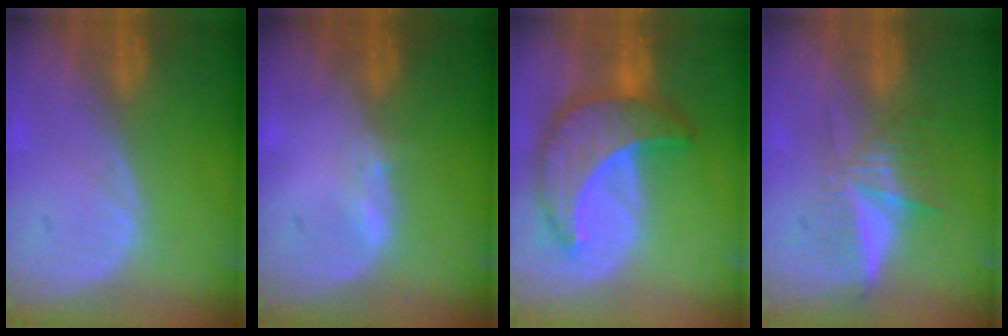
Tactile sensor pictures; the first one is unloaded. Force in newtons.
{"total": 1.3, "press": 1.2, "slide": 0.5}
{"total": 10.0, "press": 10.0, "slide": 0.8}
{"total": 6.3, "press": 5.3, "slide": 3.4}